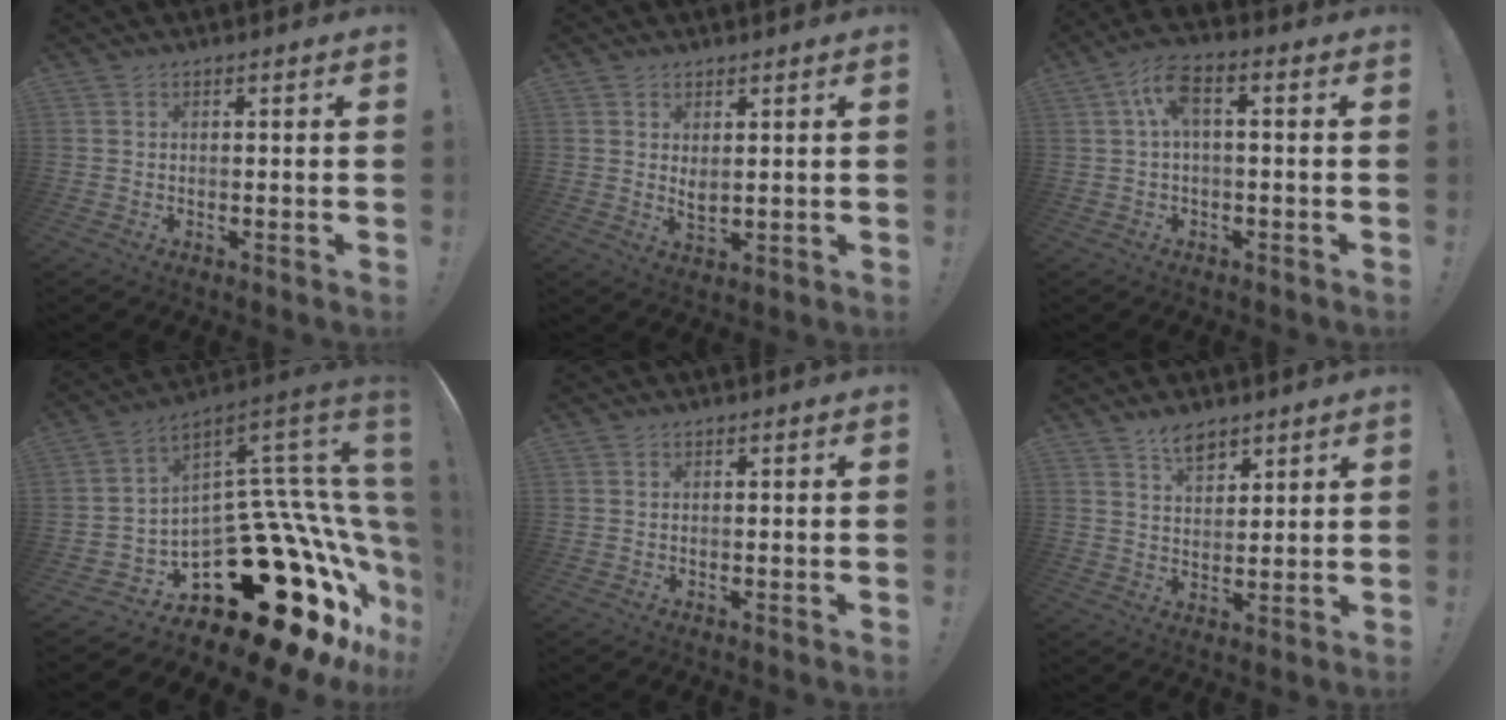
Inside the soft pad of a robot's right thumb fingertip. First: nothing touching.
{"total": 3.2, "force": [2.1, 1.2, 2.1], "torque": [-0.025, -0.020, 0.035]}
{"total": 7.7, "force": [1.1, 2.5, 7.1], "torque": [-0.142, -0.004, 0.019]}
{"total": 28.2, "force": [-11.9, 14.1, 21.3], "torque": [-0.230, -0.005, -0.140]}
{"total": 0.0}
{"total": 6.6, "force": [4.9, 3.4, 2.8], "torque": [-0.039, -0.027, 0.091]}